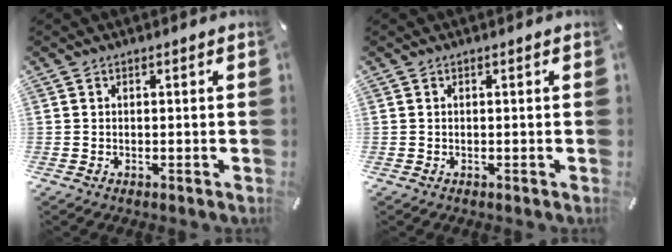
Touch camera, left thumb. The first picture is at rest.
{"total": 0.0}